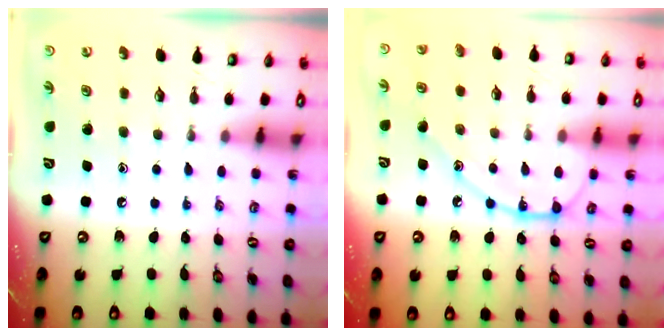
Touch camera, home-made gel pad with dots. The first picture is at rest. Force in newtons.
{"total": 10.6, "press": 10.6, "slide": 0.2}